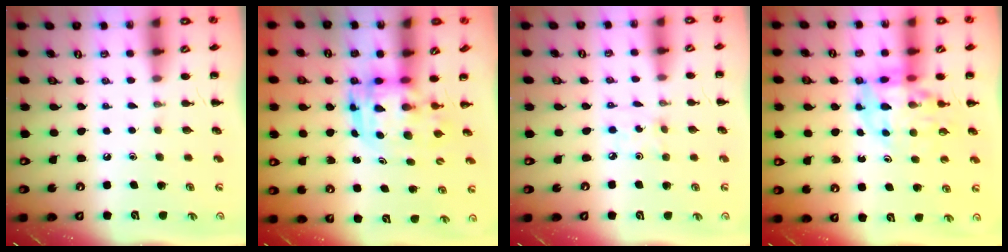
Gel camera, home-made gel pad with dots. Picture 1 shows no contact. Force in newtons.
{"total": 3.5, "press": 3.4, "slide": 0.7}
{"total": 2.5, "press": 2.3, "slide": 0.9}
{"total": 12.1, "press": 11.4, "slide": 3.8}